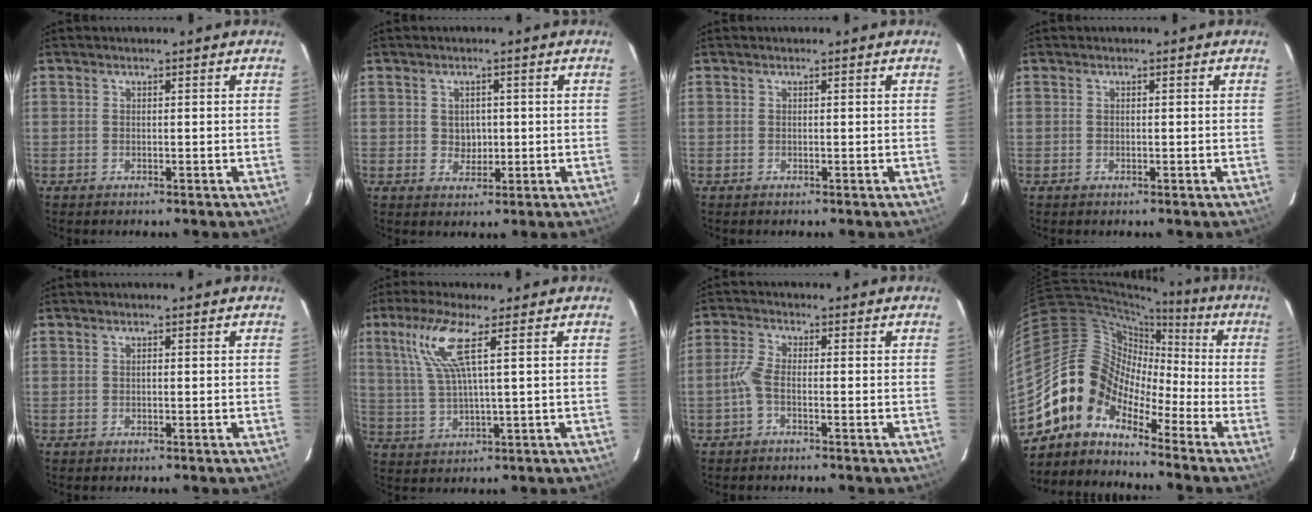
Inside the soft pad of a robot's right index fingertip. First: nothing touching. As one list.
[{"total": 3.1, "force": [0.1, 2.9, 1.2], "torque": [-0.016, 0.003, 0.007]}, {"total": 0.0}, {"total": 0.0}, {"total": 0.0}, {"total": 8.6, "force": [3.7, 0.7, 7.7], "torque": [-0.162, 0.004, 0.083]}, {"total": 3.1, "force": [-1.3, 0.9, 2.6], "torque": [-0.069, 0.006, -0.030]}, {"total": 10.6, "force": [-7.5, 6.8, 3.3], "torque": [-0.057, 0.037, -0.170]}]